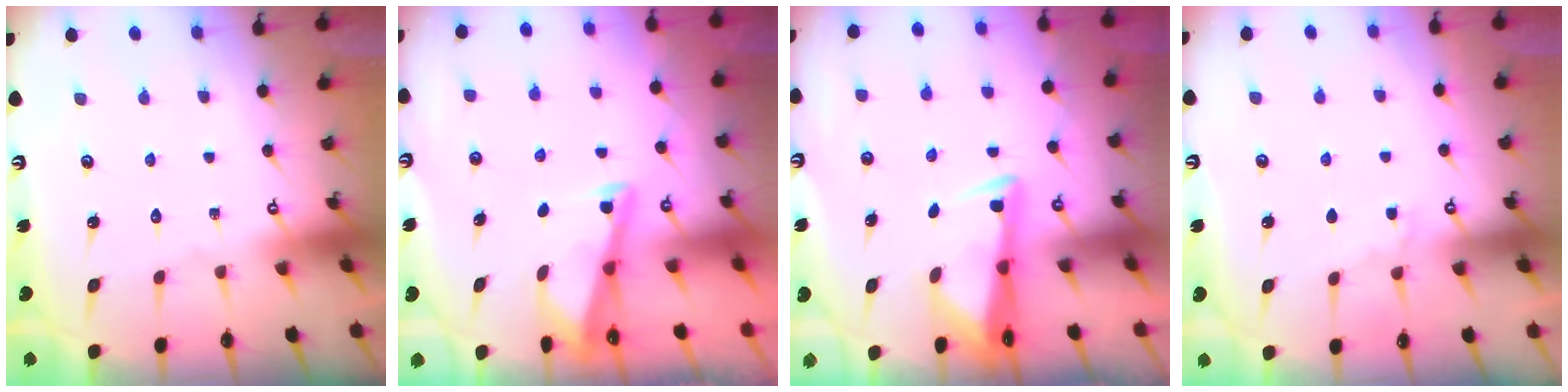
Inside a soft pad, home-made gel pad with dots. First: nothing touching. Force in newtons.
{"total": 2.9, "press": 2.9, "slide": 0.4}
{"total": 3.4, "press": 3.3, "slide": 0.9}
{"total": 4.3, "press": 4.2, "slide": 0.5}